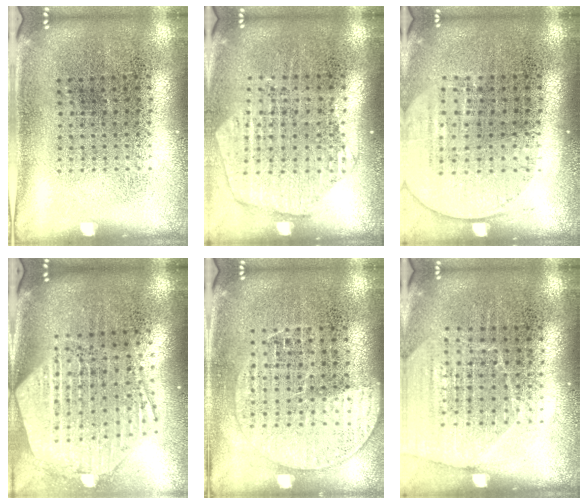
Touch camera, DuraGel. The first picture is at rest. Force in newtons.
{"total": 1.6, "press": 1.5, "slide": 0.7}
{"total": 1.6, "press": 1.4, "slide": 0.6}
{"total": 2.7, "press": 2.2, "slide": 1.6}
{"total": 1.4, "press": 1.3, "slide": 0.5}
{"total": 1.6, "press": 1.5, "slide": 0.3}